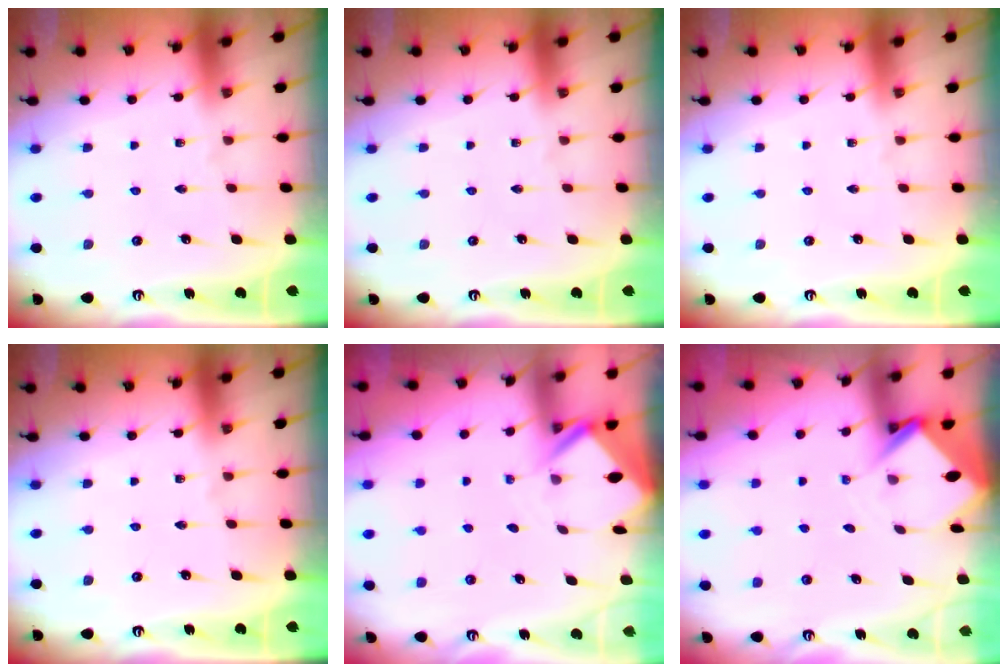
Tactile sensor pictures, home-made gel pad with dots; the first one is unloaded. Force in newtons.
{"total": 0.0}
{"total": 0.0}
{"total": 0.0}
{"total": 2.4, "press": 2.4, "slide": 0.1}
{"total": 3.6, "press": 3.6, "slide": 0.3}